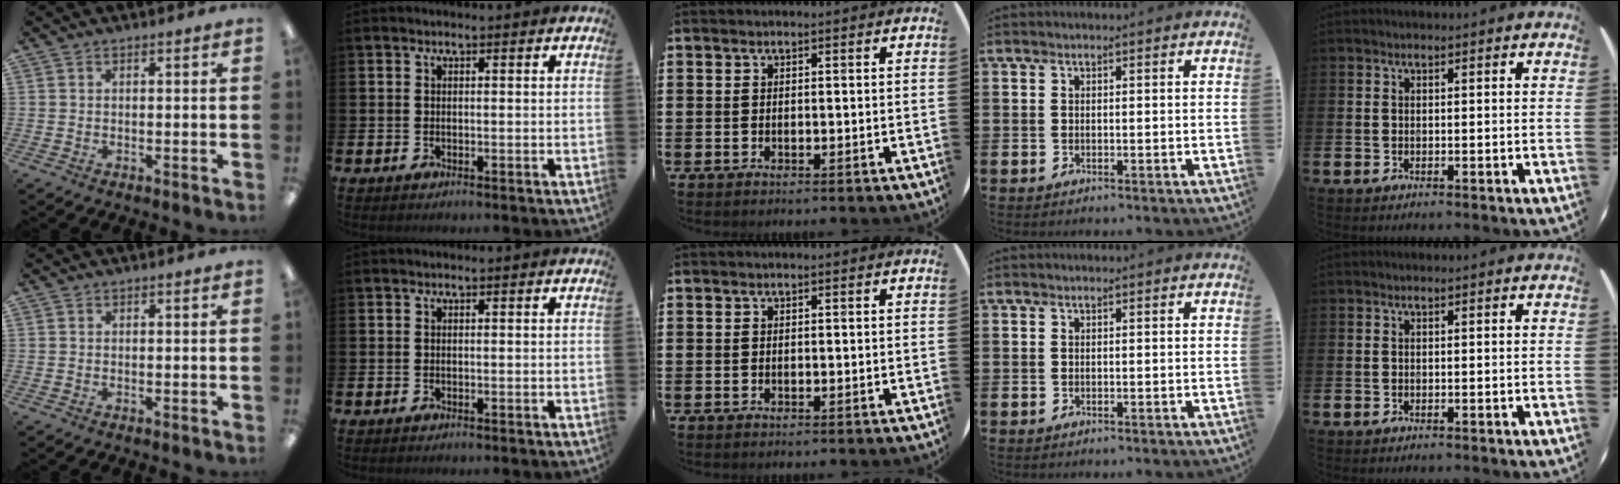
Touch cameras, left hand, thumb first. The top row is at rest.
{}